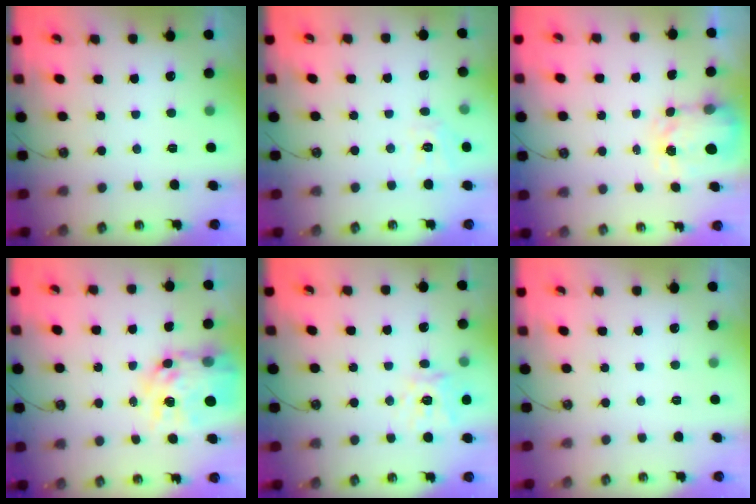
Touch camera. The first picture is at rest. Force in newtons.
{"total": 8.8, "press": 8.7, "slide": 0.8}
{"total": 3.6, "press": 3.6, "slide": 0.5}
{"total": 15.4, "press": 15.4, "slide": 1.2}
{"total": 12.7, "press": 12.6, "slide": 1.5}
{"total": 0.0}